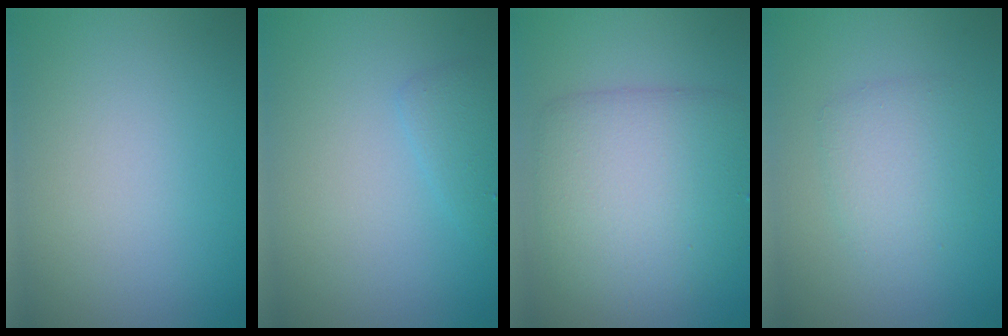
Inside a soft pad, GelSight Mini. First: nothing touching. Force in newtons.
{"total": 1.4, "press": 1.4, "slide": 0.1}
{"total": 7.0, "press": 7.0, "slide": 0.1}
{"total": 2.7, "press": 2.7, "slide": 0.1}